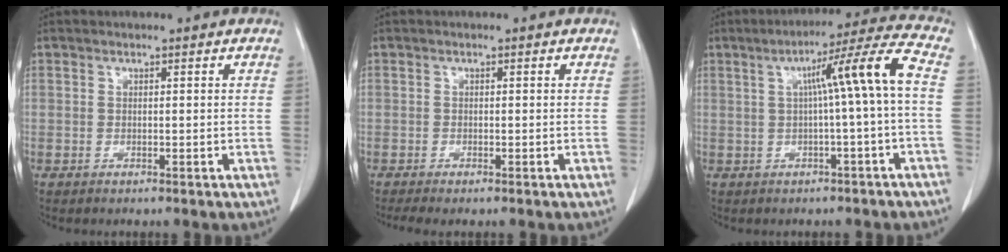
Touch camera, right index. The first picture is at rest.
{"total": 2.1, "force": [-1.6, 0.3, 1.3], "torque": [-0.021, -0.007, -0.026]}
{"total": 9.2, "force": [0.4, -1.3, 9.1], "torque": [-0.135, 0.022, 0.009]}